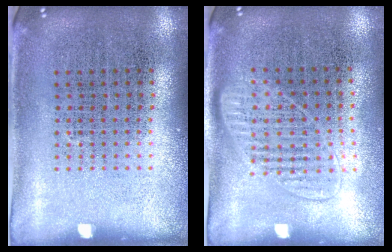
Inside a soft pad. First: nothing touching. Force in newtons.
{"total": 1.4, "press": 1.3, "slide": 0.6}